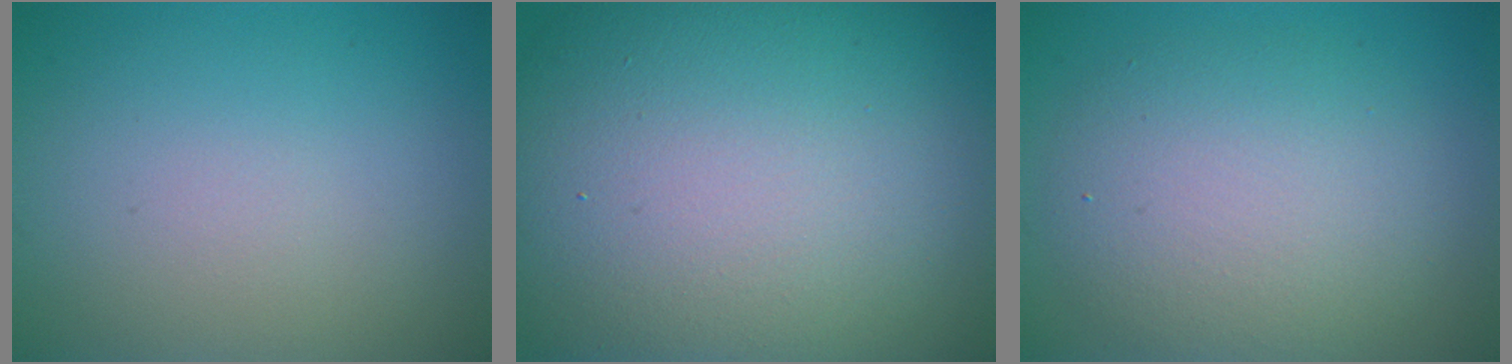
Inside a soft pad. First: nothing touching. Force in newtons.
{"total": 20.3, "press": 20.2, "slide": 1.3}
{"total": 6.2, "press": 6.1, "slide": 0.5}